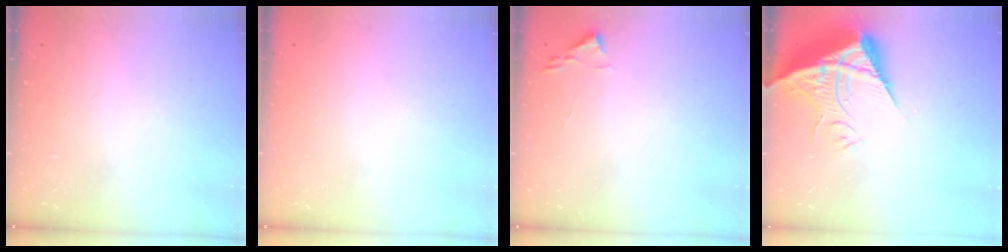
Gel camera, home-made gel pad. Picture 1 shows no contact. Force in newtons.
{"total": 0.0}
{"total": 1.8, "press": 1.7, "slide": 0.2}
{"total": 13.9, "press": 13.9, "slide": 1.3}